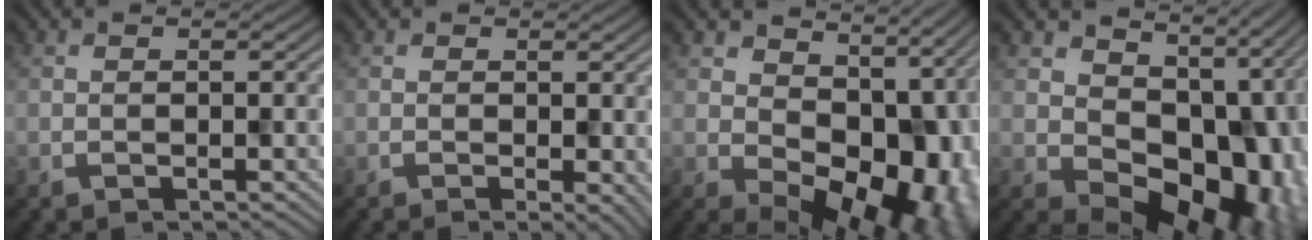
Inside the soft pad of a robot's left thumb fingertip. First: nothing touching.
{"total": 2.4, "force": [-0.6, 0.6, 2.2], "torque": [-0.038, -0.004, 0.000]}
{"total": 14.7, "force": [1.2, 9.6, 11.0], "torque": [-0.135, -0.038, 0.051]}
{"total": 13.5, "force": [1.6, 9.7, 9.2], "torque": [-0.118, -0.044, 0.045]}